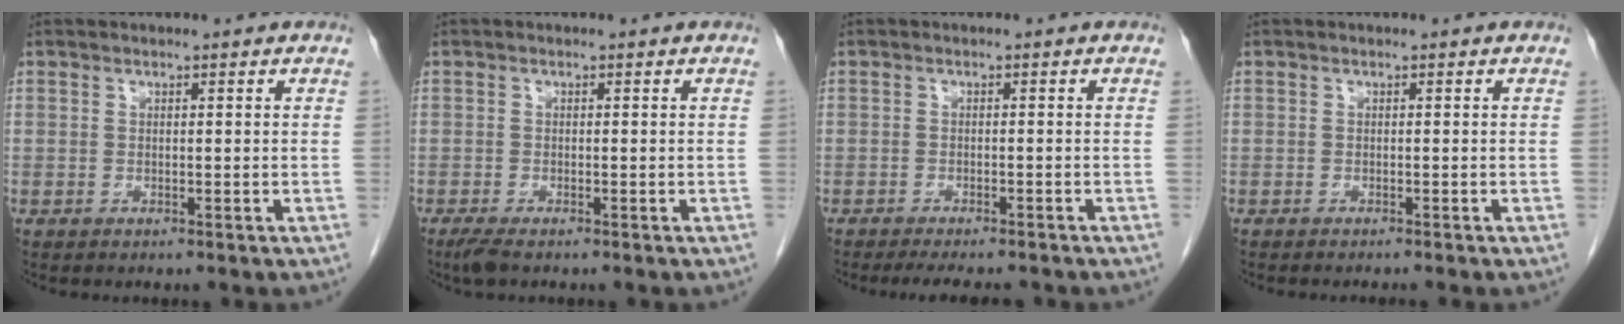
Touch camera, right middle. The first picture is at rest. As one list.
[{"total": 2.0, "force": [-1.5, 0.4, 1.3], "torque": [-0.033, -0.007, -0.028]}, {"total": 7.3, "force": [-6.4, 1.3, 3.1], "torque": [-0.039, -0.011, -0.087]}, {"total": 2.1, "force": [-1.9, -0.2, 1.0], "torque": [-0.008, 0.003, -0.022]}]